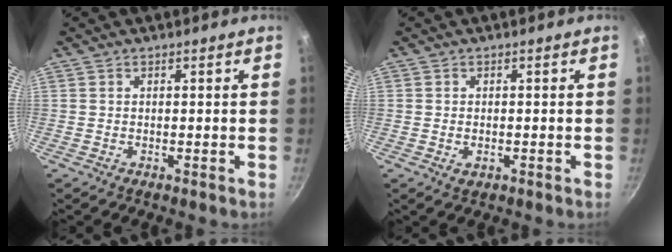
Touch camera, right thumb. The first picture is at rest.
{"total": 1.7, "force": [-0.5, 1.0, 1.2], "torque": [-0.019, -0.002, -0.007]}